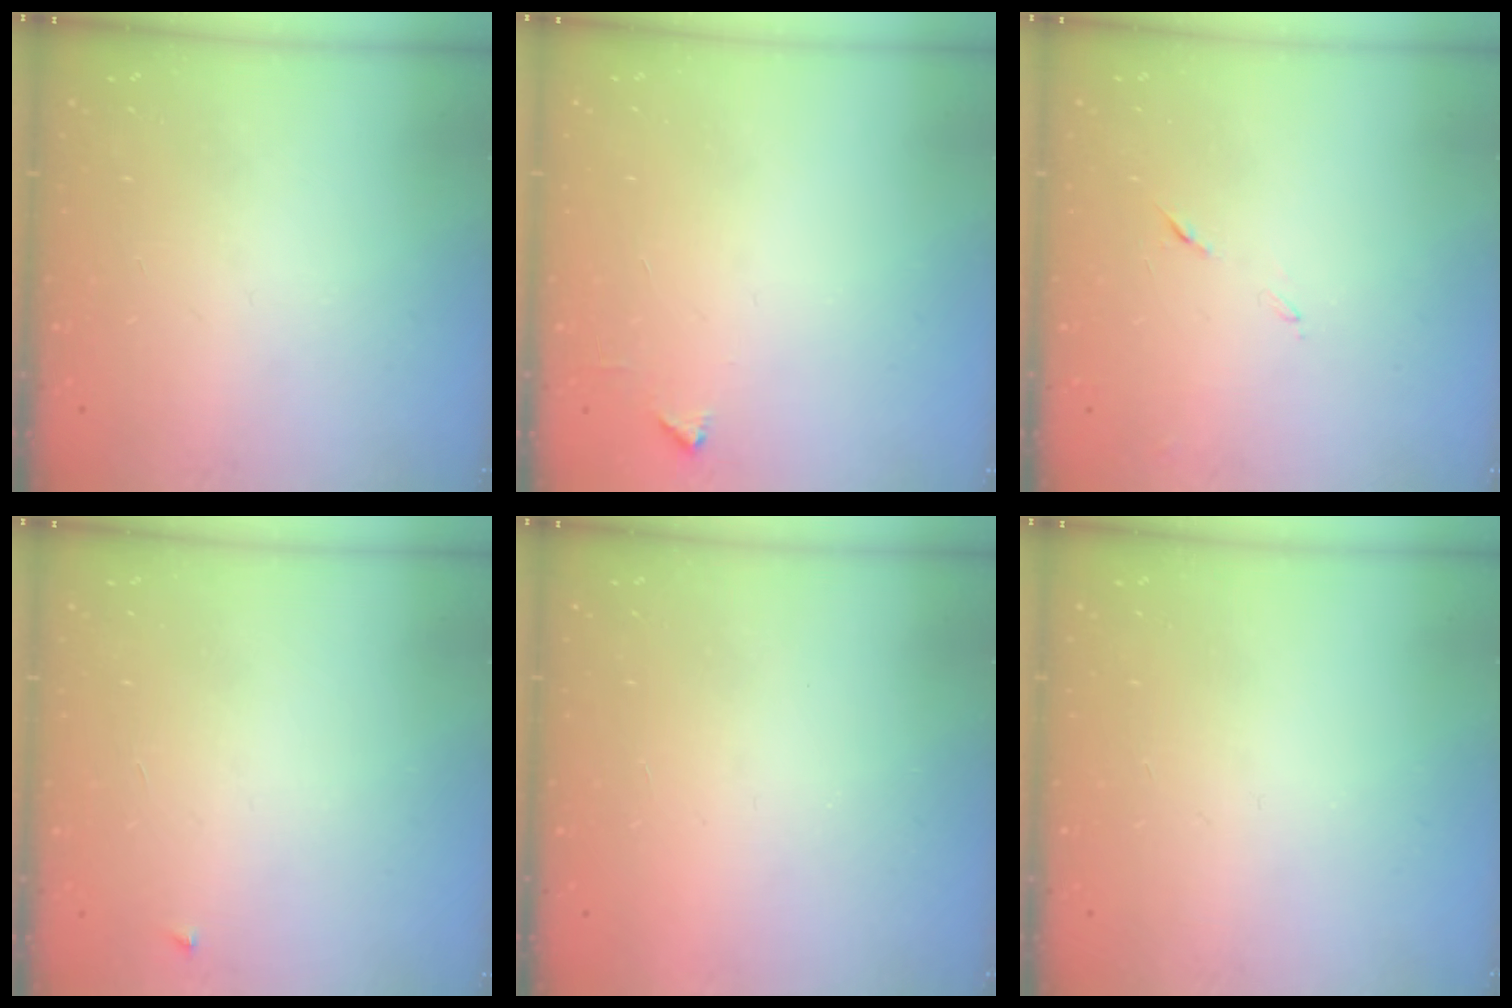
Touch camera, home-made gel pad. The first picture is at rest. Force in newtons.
{"total": 2.1, "press": 2.1, "slide": 0.3}
{"total": 6.1, "press": 6.1, "slide": 0.6}
{"total": 2.3, "press": 2.3, "slide": 0.3}
{"total": 1.7, "press": 1.6, "slide": 0.1}
{"total": 0.0}